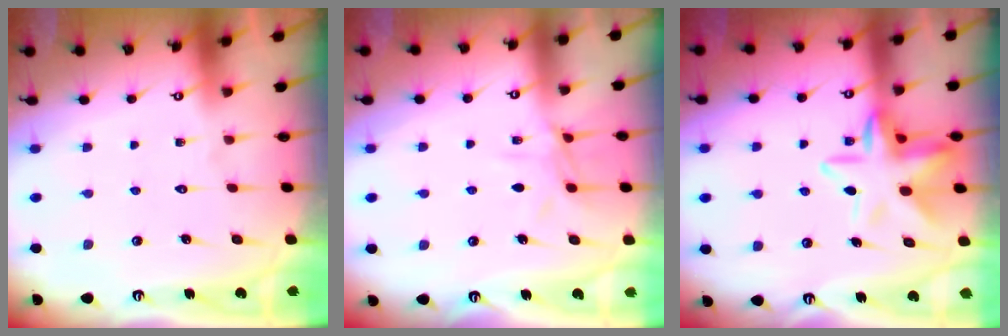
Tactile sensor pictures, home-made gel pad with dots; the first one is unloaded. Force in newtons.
{"total": 7.5, "press": 7.5, "slide": 0.6}
{"total": 11.6, "press": 11.4, "slide": 1.6}